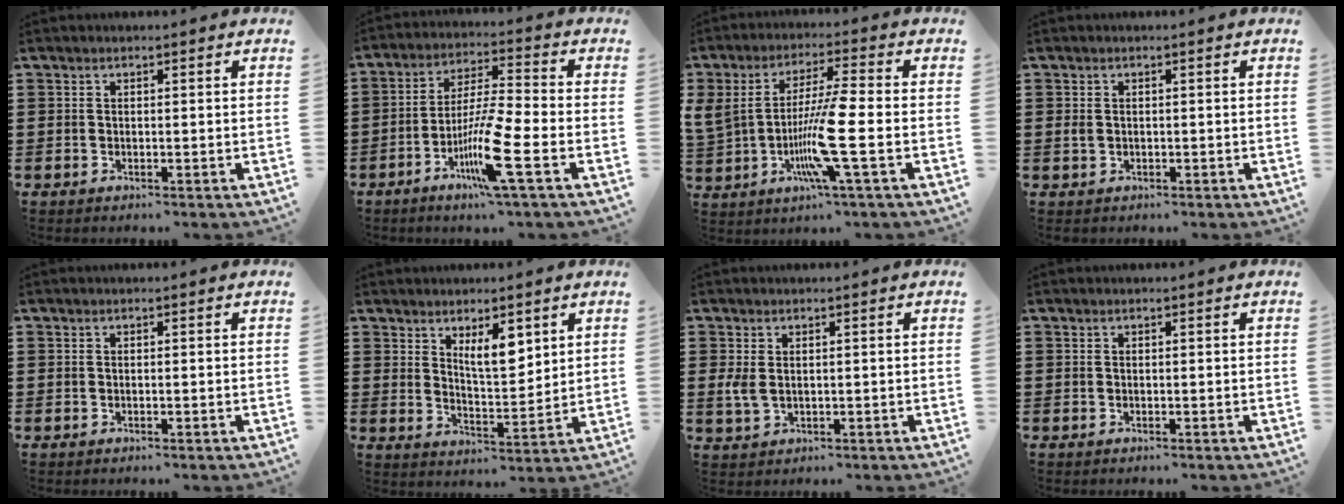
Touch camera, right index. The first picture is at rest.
{"total": 10.6, "force": [-4.7, 1.0, 9.5], "torque": [-0.186, -0.006, -0.088]}
{"total": 10.1, "force": [-1.7, -0.1, 10.0], "torque": [-0.209, -0.021, -0.044]}
{"total": 1.2, "force": [0.0, 1.1, 0.7], "torque": [-0.024, 0.005, -0.003]}
{"total": 0.0}
{"total": 6.1, "force": [3.6, 2.2, 4.5], "torque": [-0.080, -0.009, 0.058]}
{"total": 2.5, "force": [0.4, 1.6, 1.9], "torque": [-0.056, -0.001, 0.003]}
{"total": 0.0}